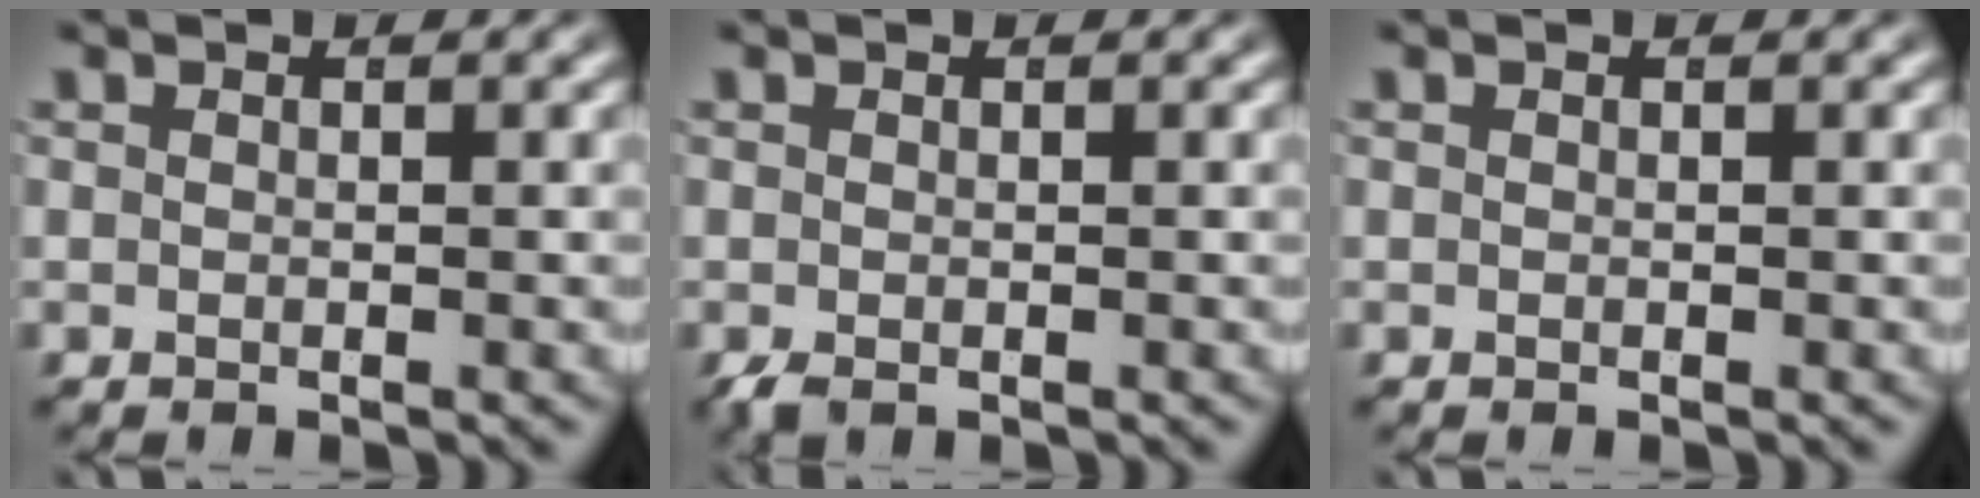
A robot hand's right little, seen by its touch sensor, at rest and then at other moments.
{"total": 1.0, "force": [-0.8, 0.4, 0.5], "torque": [-0.013, -0.010, -0.009]}
{"total": 0.0}